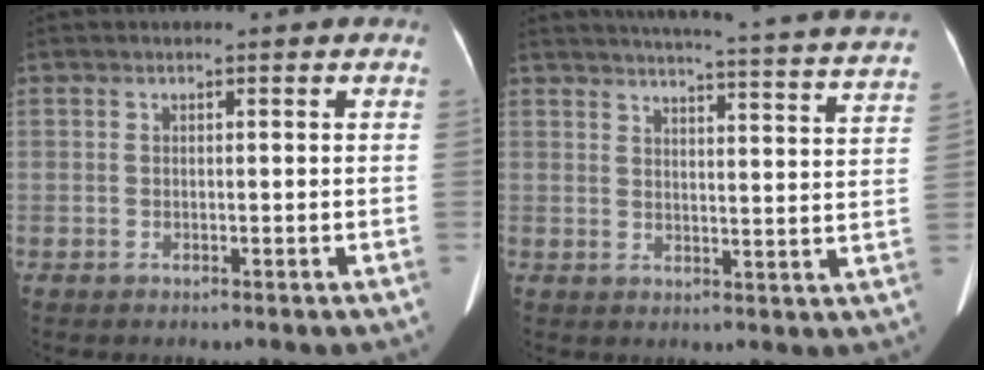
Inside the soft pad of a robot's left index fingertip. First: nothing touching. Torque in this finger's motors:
{"motor_torque": [-0.24, -1.24, 0.03, 0.02]}